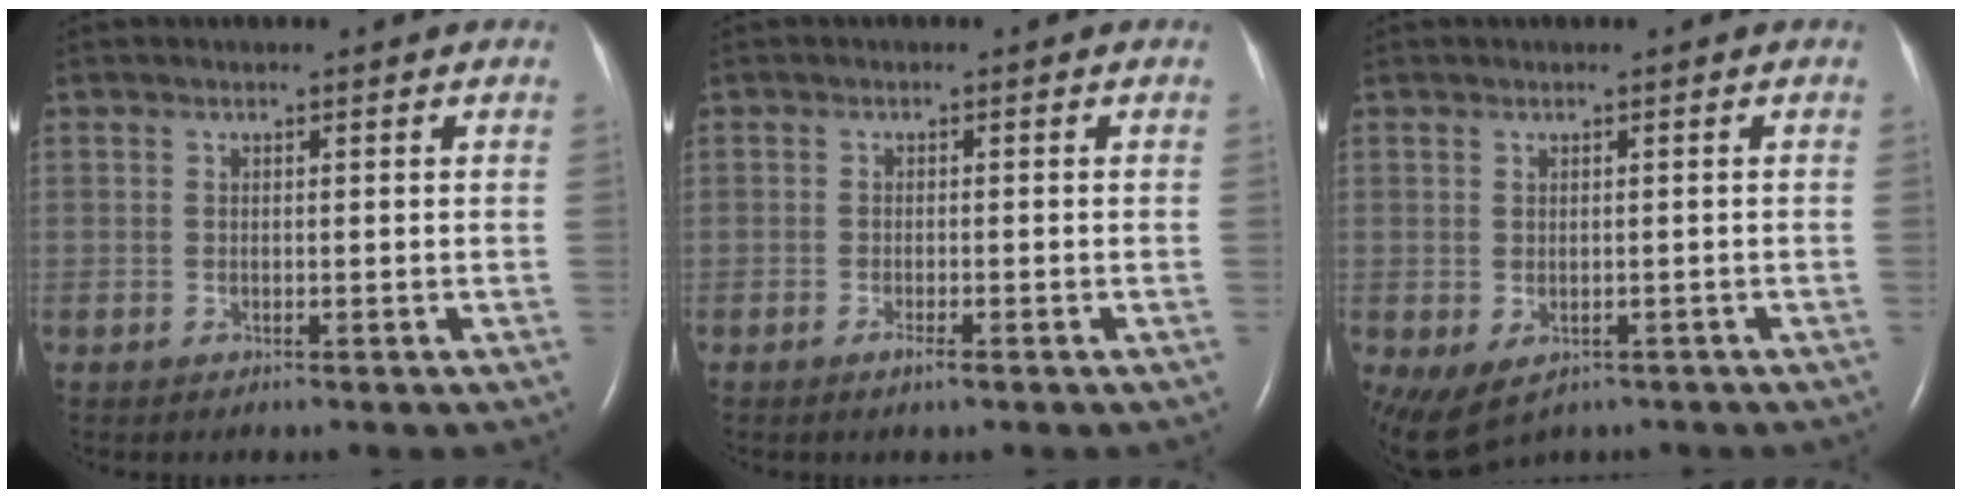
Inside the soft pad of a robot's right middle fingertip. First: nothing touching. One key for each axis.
{"total": 1.5, "fx": -1.0, "fy": 0.1, "fz": 1.1, "tx": -0.026, "ty": -0.003, "tz": -0.016}
{"total": 6.9, "fx": -3.6, "fy": 4.4, "fz": 3.9, "tx": -0.074, "ty": -0.006, "tz": -0.046}